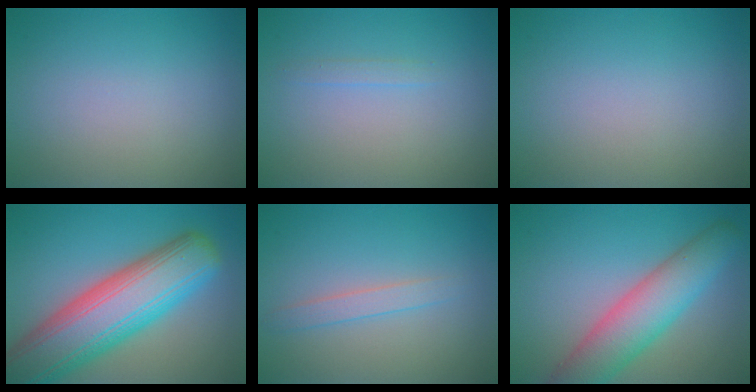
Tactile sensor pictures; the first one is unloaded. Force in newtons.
{"total": 0.8, "press": 0.8, "slide": 0.1}
{"total": 0.0}
{"total": 11.9, "press": 11.9, "slide": 0.5}
{"total": 1.5, "press": 1.5, "slide": 0.1}
{"total": 6.9, "press": 6.8, "slide": 0.3}